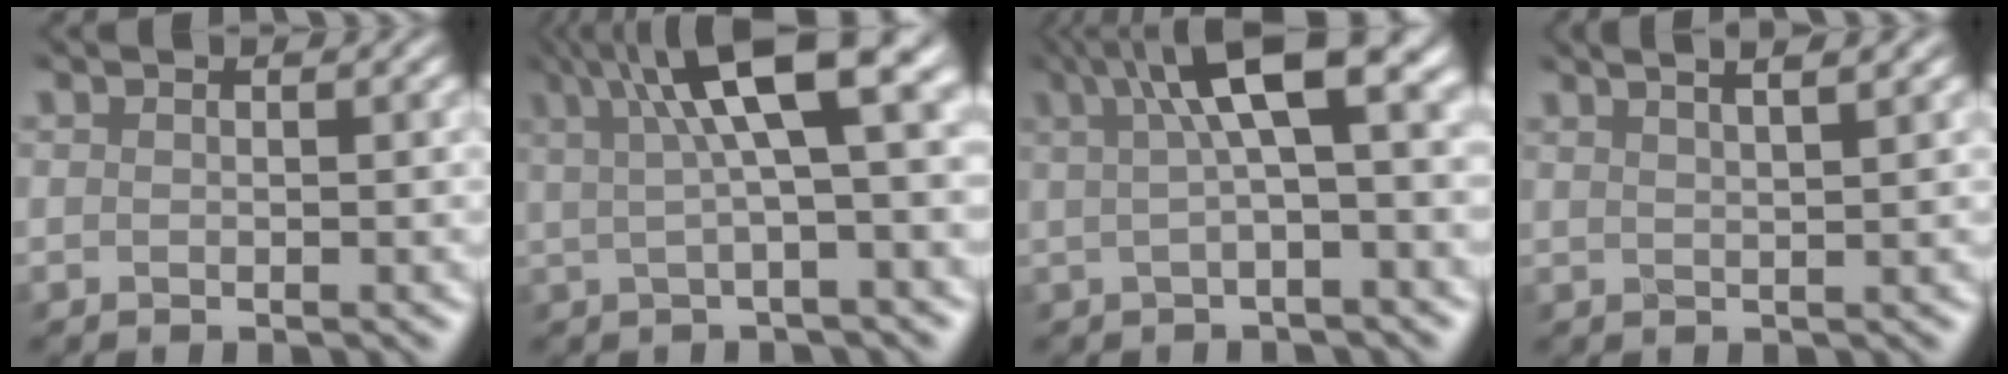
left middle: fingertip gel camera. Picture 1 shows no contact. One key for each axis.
{"total": 9.5, "fx": 3.0, "fy": 2.7, "fz": 8.6, "tx": -0.118, "ty": 0.025, "tz": 0.045}
{"total": 8.2, "fx": 2.4, "fy": 2.4, "fz": 7.4, "tx": -0.107, "ty": 0.024, "tz": 0.034}
{"total": 5.8, "fx": 3.7, "fy": 2.1, "fz": 3.9, "tx": -0.021, "ty": 0.041, "tz": 0.021}